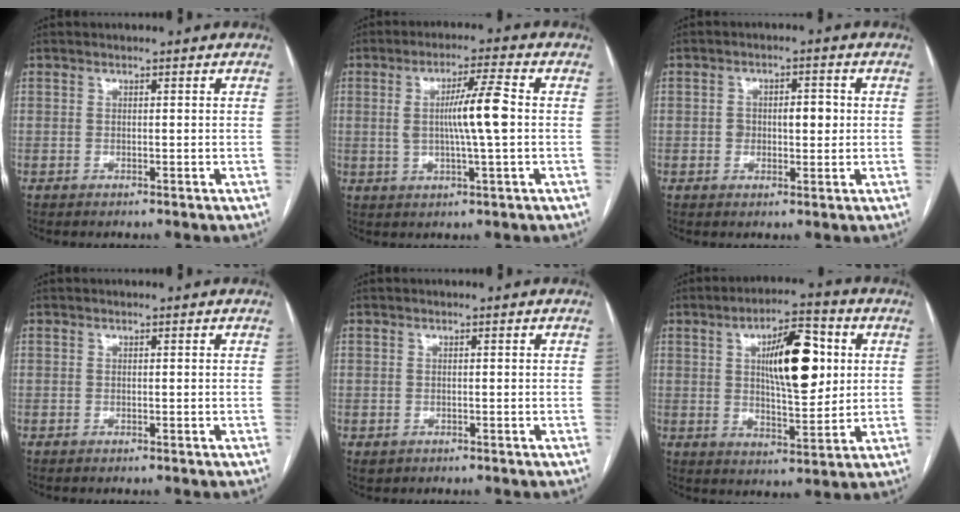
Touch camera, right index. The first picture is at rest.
{"total": 8.1, "force": [0.4, 0.0, 8.1], "torque": [-0.144, 0.003, 0.004]}
{"total": 4.8, "force": [0.2, 2.7, 3.9], "torque": [-0.059, 0.014, 0.008]}
{"total": 0.0}
{"total": 0.9, "force": [-0.2, 0.9, 0.2], "torque": [-0.008, 0.003, 0.005]}
{"total": 13.0, "force": [3.1, 4.0, 12.0], "torque": [-0.191, 0.013, 0.050]}